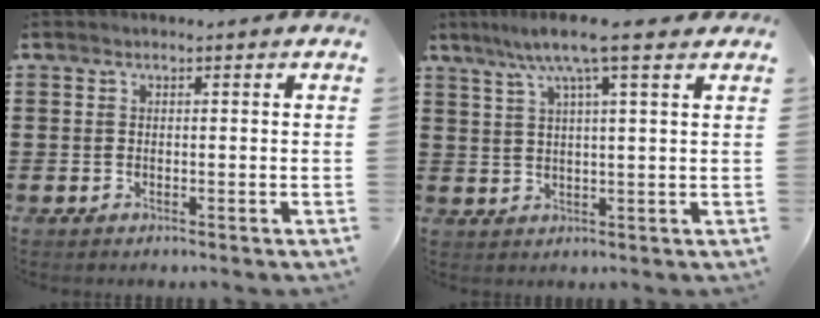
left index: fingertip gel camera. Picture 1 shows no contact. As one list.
[{"total": 7.8, "force": [5.1, 0.7, 5.9], "torque": [-0.127, -0.001, 0.088]}]